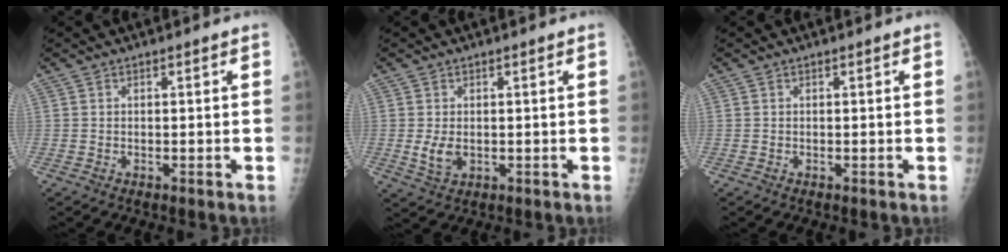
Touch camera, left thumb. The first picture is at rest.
{"total": 3.5, "force": [0.0, 2.1, 2.8], "torque": [-0.051, -0.009, 0.007]}
{"total": 0.0}